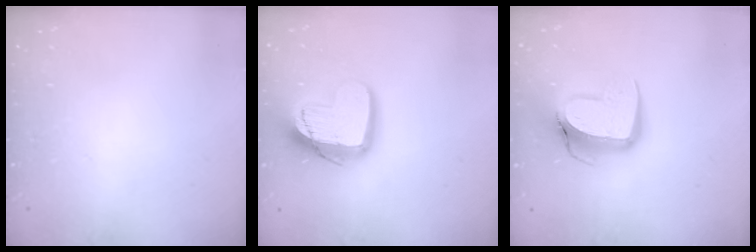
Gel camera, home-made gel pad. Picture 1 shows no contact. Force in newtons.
{"total": 16.0, "press": 15.9, "slide": 1.5}
{"total": 12.9, "press": 12.9, "slide": 1.2}